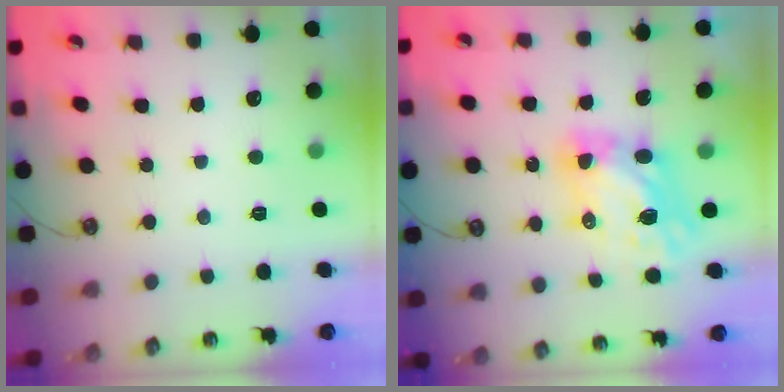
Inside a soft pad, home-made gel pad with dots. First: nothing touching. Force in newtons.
{"total": 7.4, "press": 7.4, "slide": 0.6}